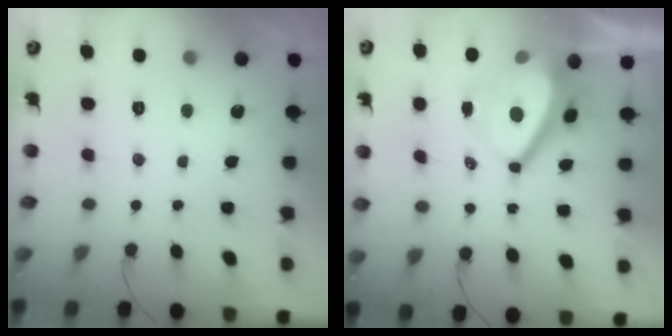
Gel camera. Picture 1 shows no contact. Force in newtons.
{"total": 7.4, "press": 7.3, "slide": 0.9}